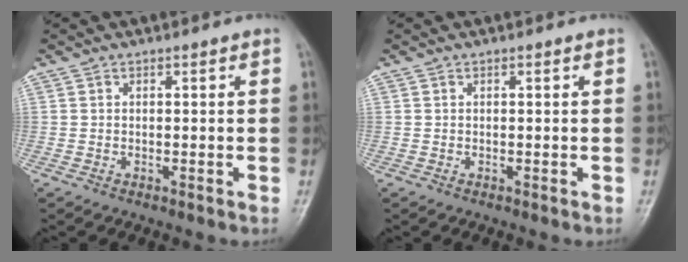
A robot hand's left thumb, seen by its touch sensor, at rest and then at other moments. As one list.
[{"total": 0.0}]